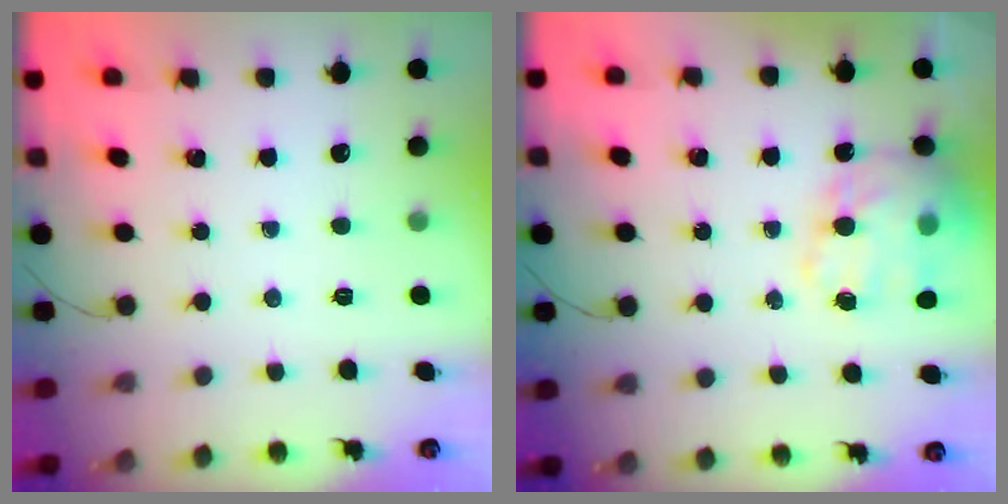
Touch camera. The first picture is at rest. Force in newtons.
{"total": 19.9, "press": 19.4, "slide": 4.2}